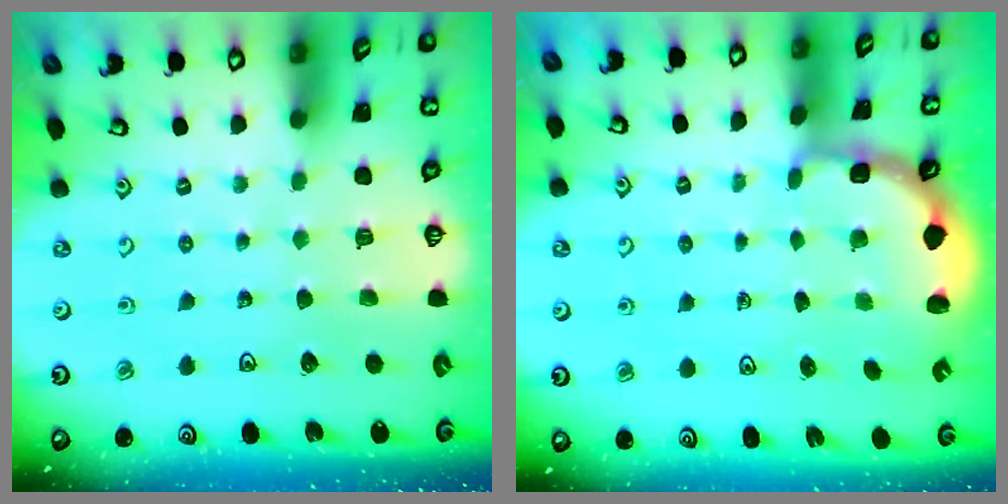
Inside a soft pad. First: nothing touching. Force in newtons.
{"total": 2.4, "press": 1.7, "slide": 1.6}